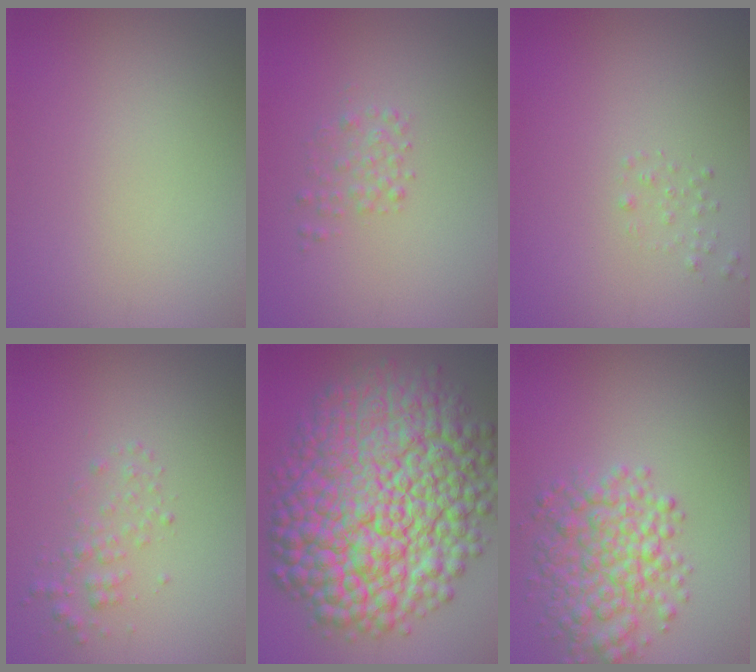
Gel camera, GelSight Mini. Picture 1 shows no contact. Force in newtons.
{"total": 1.4, "press": 1.4, "slide": 0.1}
{"total": 0.6, "press": 0.6, "slide": 0.1}
{"total": 1.7, "press": 1.7, "slide": 0.0}
{"total": 17.1, "press": 17.1, "slide": 0.1}
{"total": 5.0, "press": 5.0, "slide": 0.1}